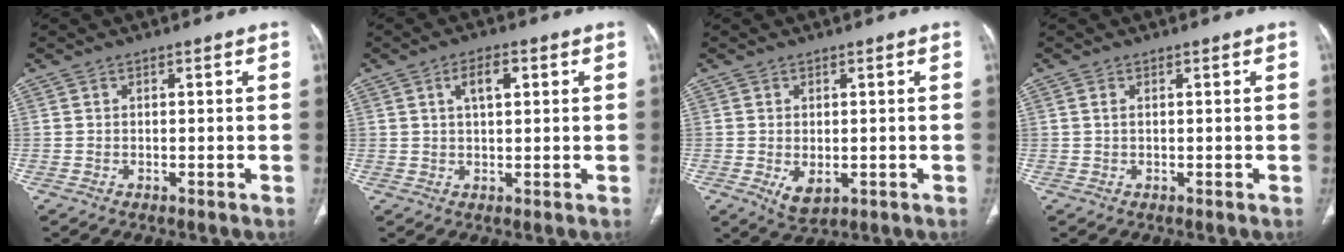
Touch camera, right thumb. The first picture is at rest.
{"total": 4.5, "force": [1.6, 2.1, 3.7], "torque": [-0.060, 0.003, 0.027]}
{"total": 4.1, "force": [-0.9, 2.4, 3.2], "torque": [-0.050, -0.008, -0.001]}
{"total": 0.7, "force": [0.3, 0.4, 0.6], "torque": [-0.016, 0.005, 0.007]}